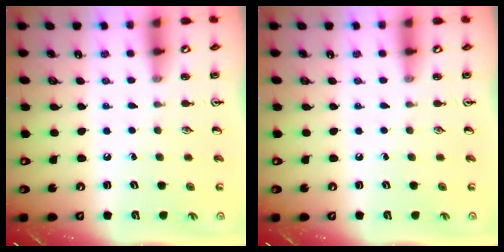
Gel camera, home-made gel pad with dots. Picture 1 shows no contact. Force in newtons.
{"total": 0.0}